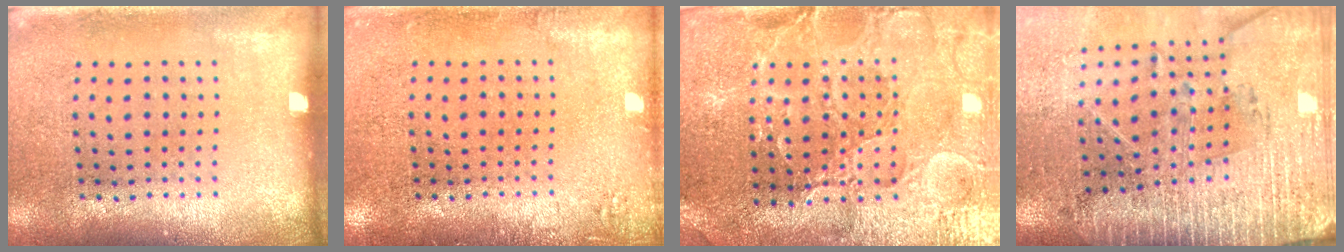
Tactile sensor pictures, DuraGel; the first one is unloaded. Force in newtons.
{"total": 1.3, "press": 1.2, "slide": 0.3}
{"total": 3.4, "press": 3.3, "slide": 0.7}
{"total": 3.3, "press": 3.1, "slide": 1.0}